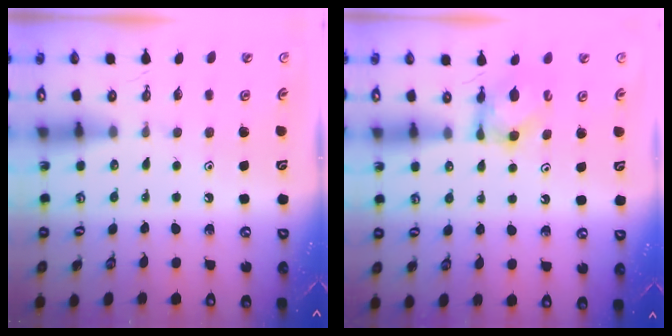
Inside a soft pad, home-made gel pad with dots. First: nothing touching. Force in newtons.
{"total": 5.7, "press": 5.7, "slide": 0.6}